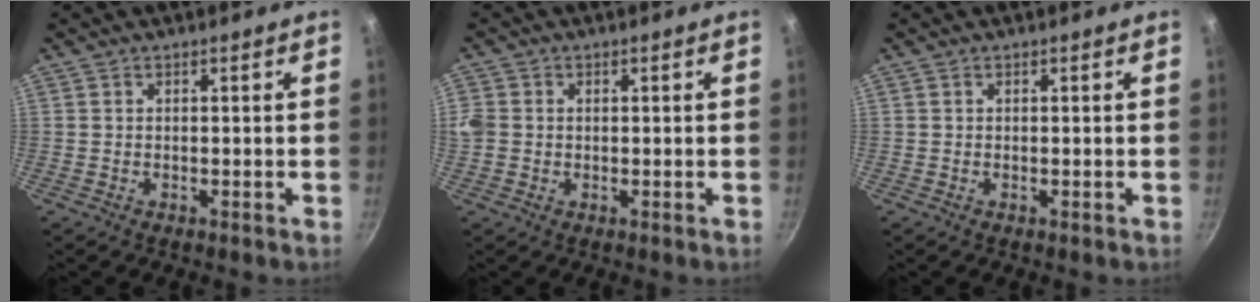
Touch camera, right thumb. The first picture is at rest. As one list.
[{"total": 3.8, "force": [0.0, 3.3, 1.8], "torque": [-0.035, 0.003, -0.003]}, {"total": 0.0}]